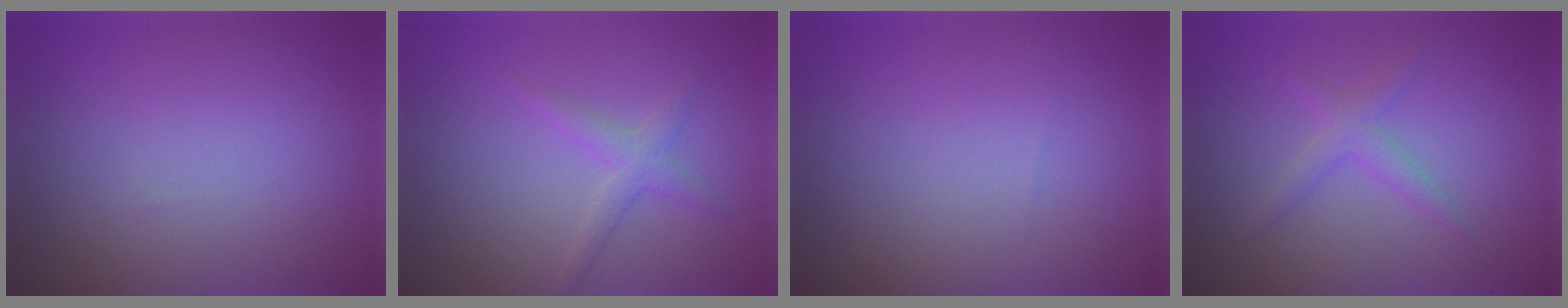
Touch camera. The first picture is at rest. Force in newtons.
{"total": 1.9, "press": 1.9, "slide": 0.0}
{"total": 0.0}
{"total": 1.8, "press": 1.8, "slide": 0.2}